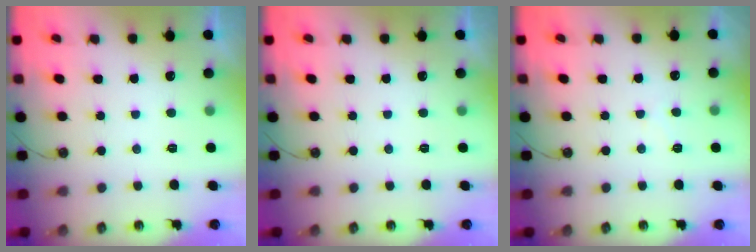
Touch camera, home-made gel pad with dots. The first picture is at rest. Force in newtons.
{"total": 0.0}
{"total": 4.7, "press": 4.6, "slide": 0.7}